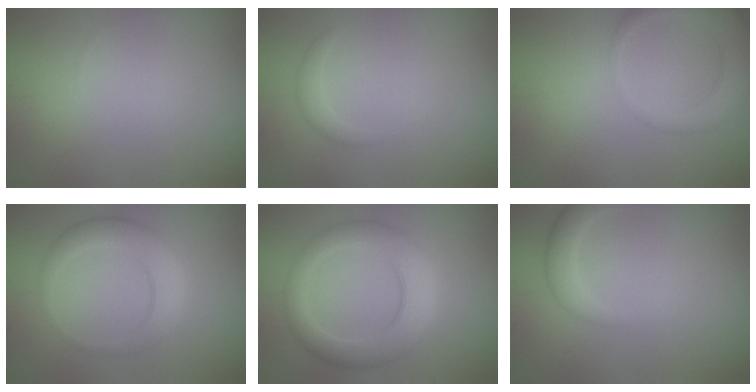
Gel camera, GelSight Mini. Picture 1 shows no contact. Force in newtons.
{"total": 1.2, "press": 1.2, "slide": 0.0}
{"total": 4.4, "press": 4.3, "slide": 0.6}
{"total": 4.1, "press": 4.0, "slide": 0.3}
{"total": 5.9, "press": 5.9, "slide": 0.1}
{"total": 2.4, "press": 2.4, "slide": 0.2}